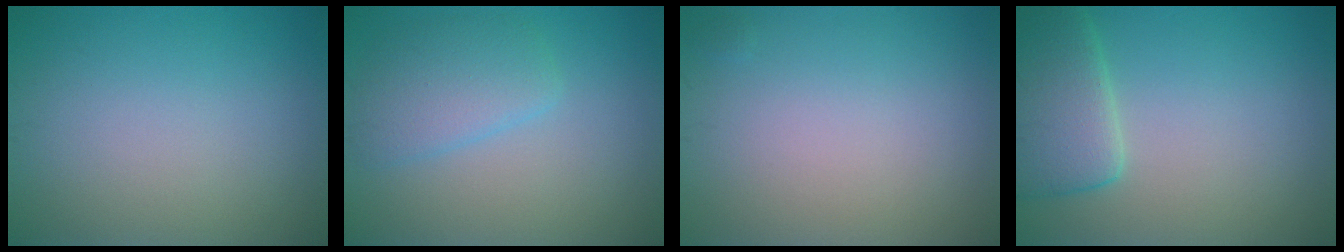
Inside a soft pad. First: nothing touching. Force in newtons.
{"total": 3.3, "press": 3.3, "slide": 0.2}
{"total": 0.0}
{"total": 5.0, "press": 4.9, "slide": 0.4}